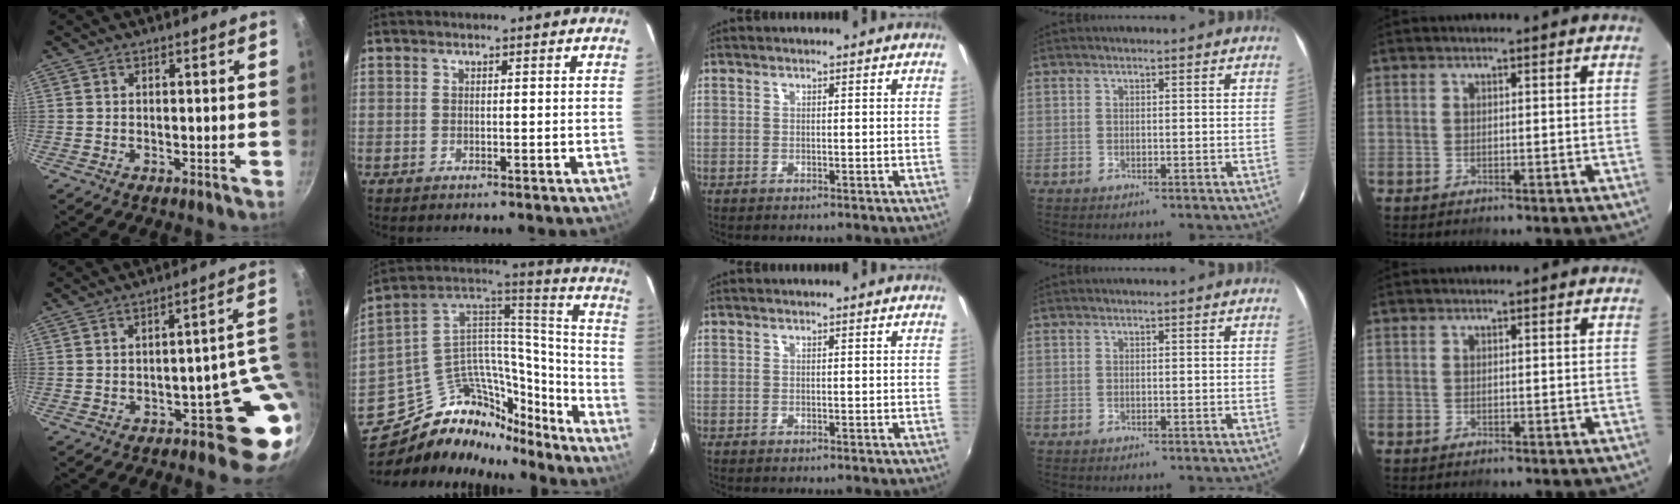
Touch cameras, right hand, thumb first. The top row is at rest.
{"thumb": {"total": 9.3, "force": [-0.8, 5.5, 7.5], "torque": [-0.021, 0.021, -0.007]}, "index": {"total": 25.2, "force": [-19.6, 12.3, 9.9], "torque": [-0.185, 0.080, -0.294]}}